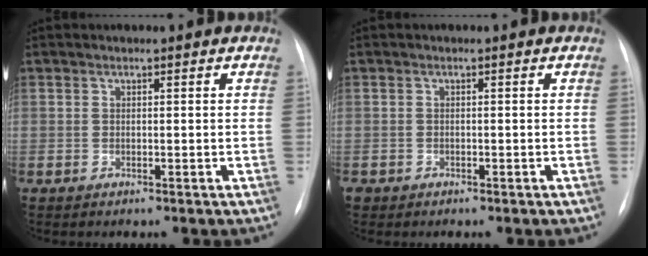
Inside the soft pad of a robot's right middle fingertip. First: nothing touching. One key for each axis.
{"total": 1.0, "fx": -0.6, "fy": 0.8, "fz": 0.3, "tx": -0.009, "ty": 0.002, "tz": -0.006}